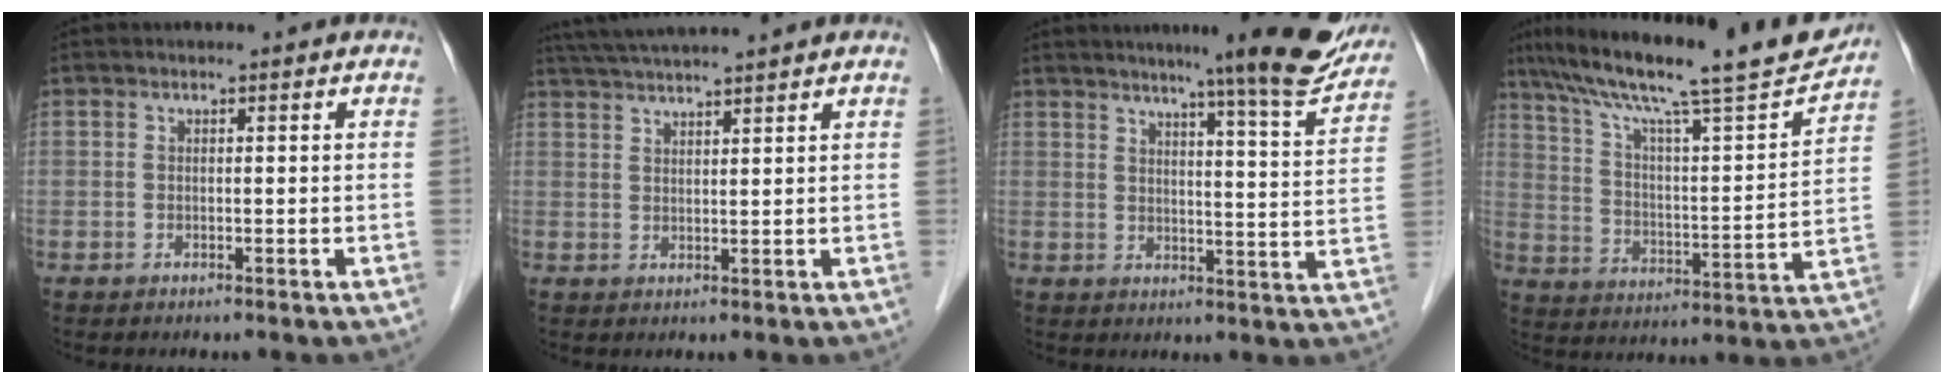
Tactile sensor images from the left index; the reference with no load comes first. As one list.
[{"total": 8.1, "force": [7.2, -1.1, 3.4], "torque": [-0.063, 0.030, 0.116]}, {"total": 14.9, "force": [12.6, 0.2, 8.0], "torque": [-0.094, -0.024, 0.147]}, {"total": 21.9, "force": [18.4, 1.2, 11.8], "torque": [-0.201, 0.001, 0.277]}]